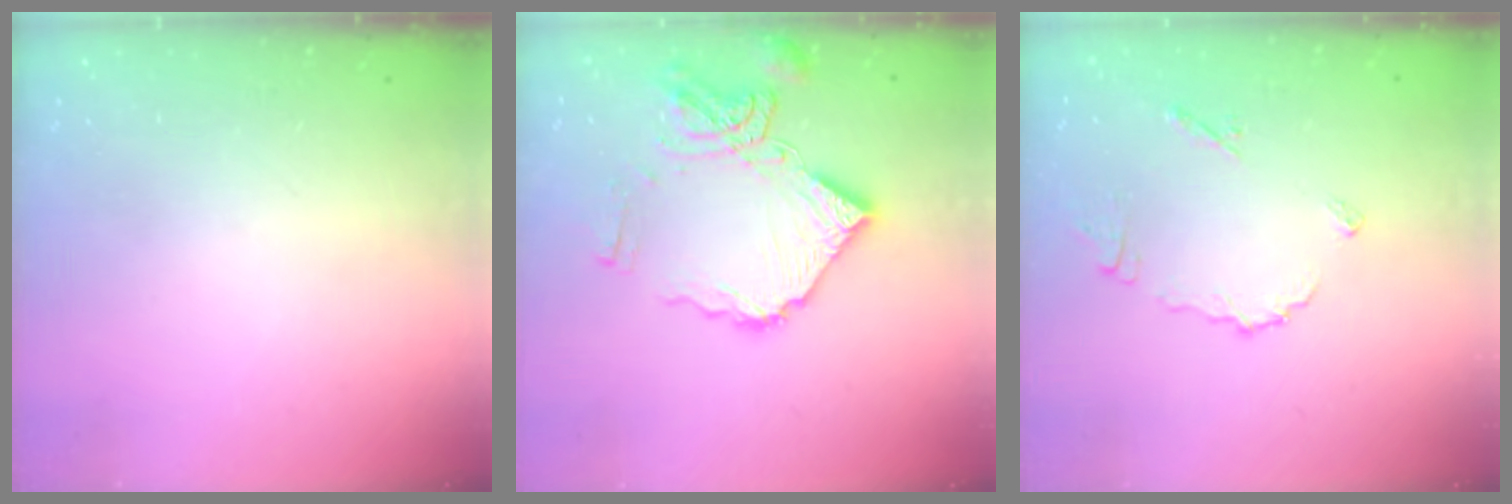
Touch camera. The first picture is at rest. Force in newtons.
{"total": 16.0, "press": 15.9, "slide": 1.9}
{"total": 7.8, "press": 7.8, "slide": 0.4}